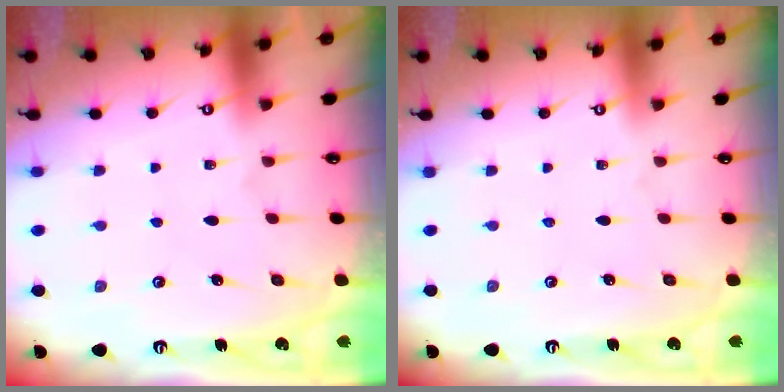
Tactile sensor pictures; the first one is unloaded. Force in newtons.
{"total": 0.0}